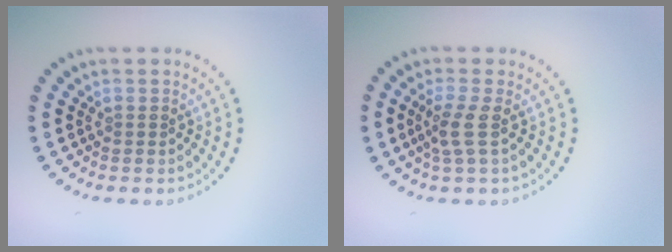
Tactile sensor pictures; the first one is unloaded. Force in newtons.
{"total": 2.0, "press": 1.5, "slide": 1.3}